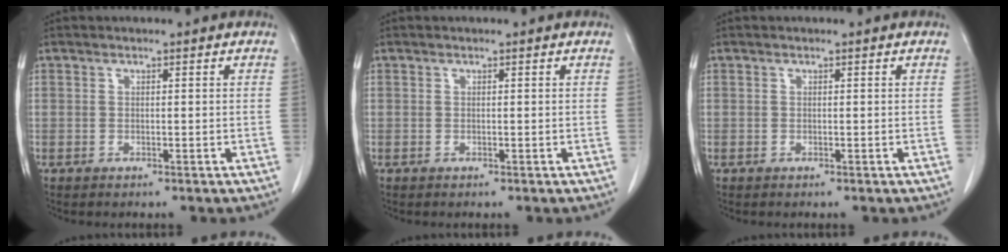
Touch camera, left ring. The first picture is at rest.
{"total": 0.0}
{"total": 0.0}